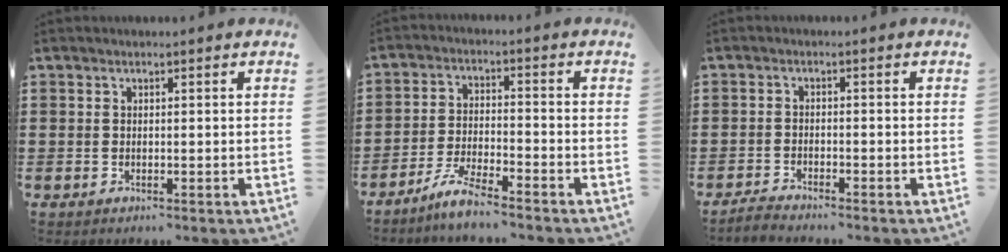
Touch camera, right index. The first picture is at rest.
{"total": 5.2, "force": [-4.6, 0.0, 2.3], "torque": [-0.060, -0.010, -0.093]}
{"total": 1.6, "force": [-1.6, 0.0, 0.1], "torque": [-0.006, 0.002, -0.033]}